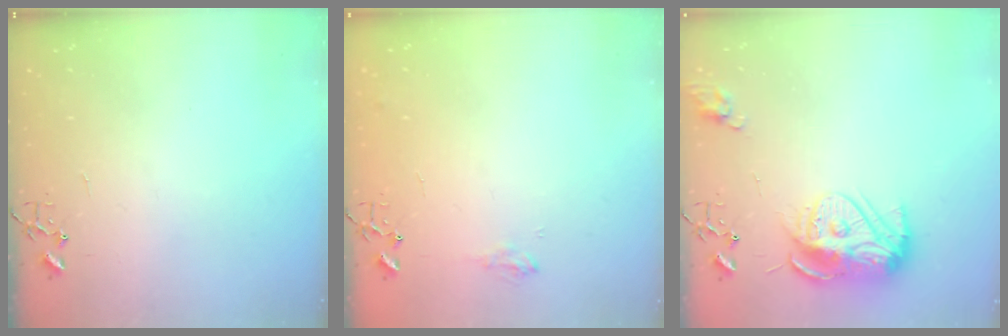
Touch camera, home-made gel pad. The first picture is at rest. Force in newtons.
{"total": 5.8, "press": 5.7, "slide": 0.7}
{"total": 13.5, "press": 13.4, "slide": 1.1}